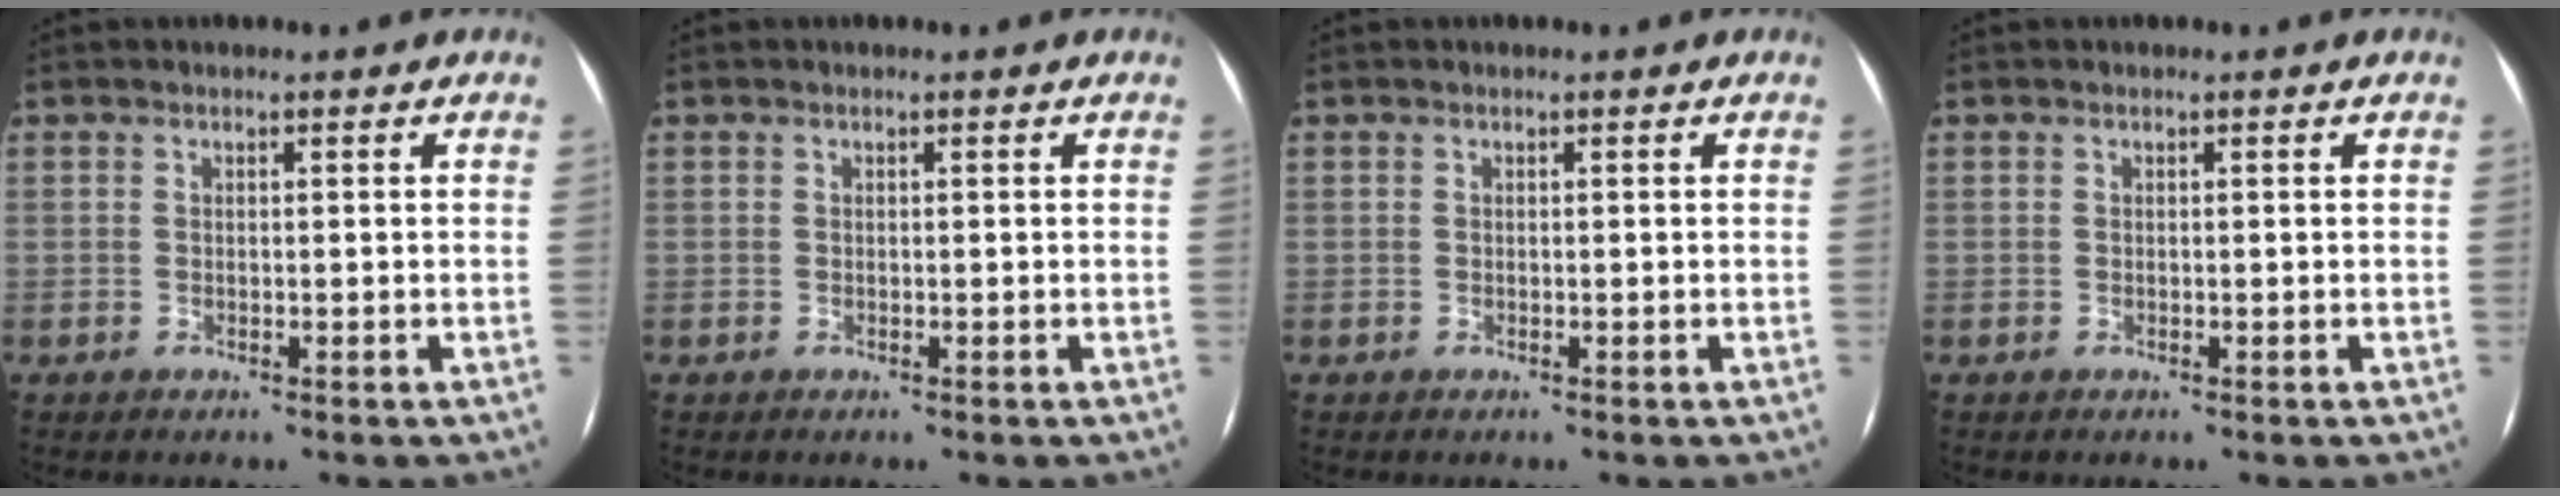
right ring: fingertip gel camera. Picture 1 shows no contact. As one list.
[{"total": 0.0}, {"total": 0.0}, {"total": 0.0}]